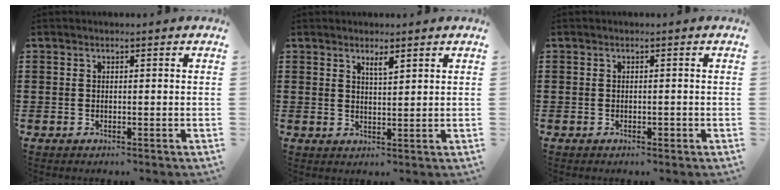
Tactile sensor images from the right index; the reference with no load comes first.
{"total": 2.2, "force": [1.6, 0.4, 1.5], "torque": [-0.023, -0.002, 0.026]}
{"total": 0.6, "force": [-0.3, 0.2, 0.5], "torque": [-0.011, -0.005, -0.003]}